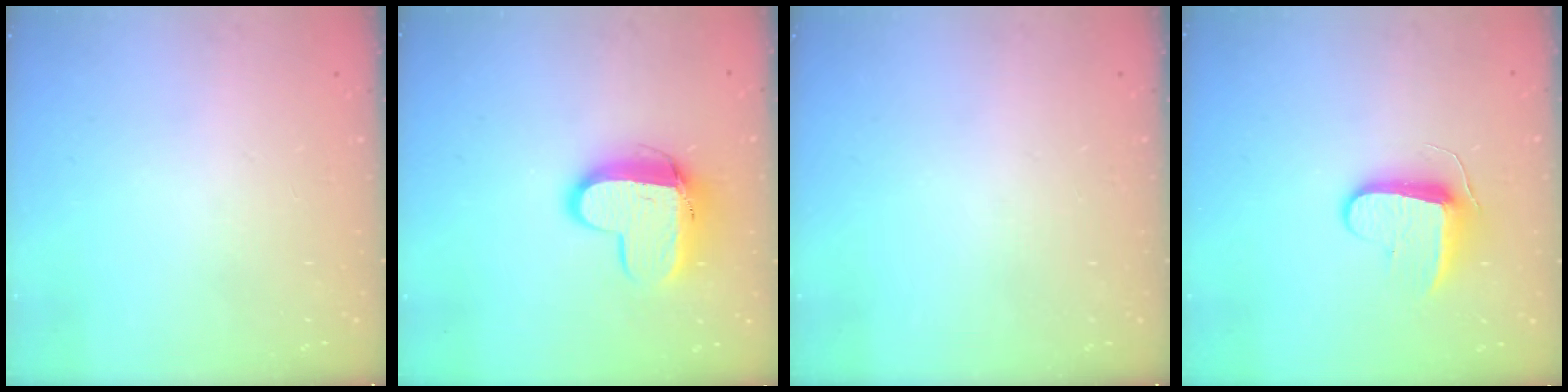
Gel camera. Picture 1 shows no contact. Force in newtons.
{"total": 11.6, "press": 11.5, "slide": 1.2}
{"total": 0.0}
{"total": 8.6, "press": 8.6, "slide": 0.5}